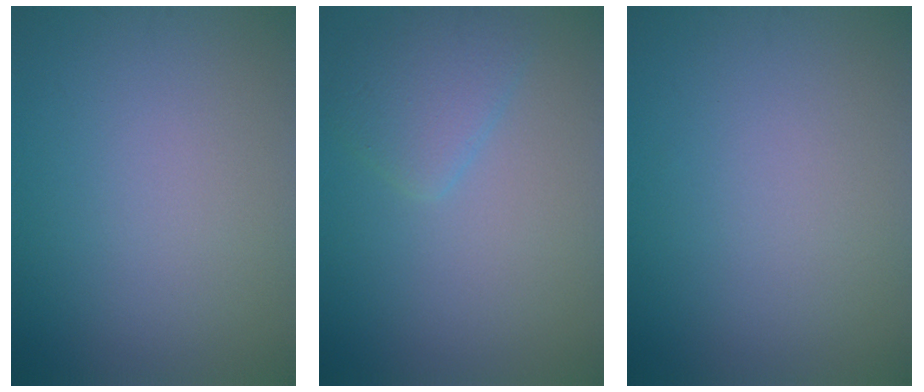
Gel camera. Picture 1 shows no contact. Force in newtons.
{"total": 2.6, "press": 2.6, "slide": 0.2}
{"total": 0.0}